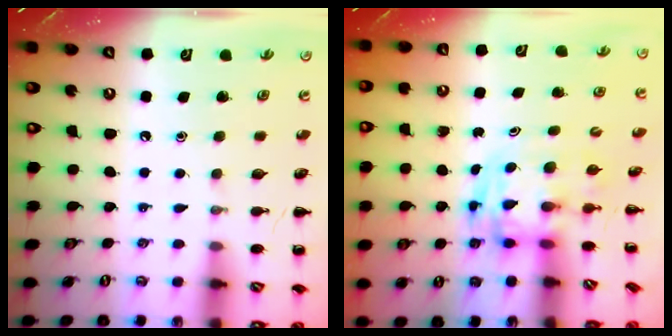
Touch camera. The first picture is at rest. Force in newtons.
{"total": 3.5, "press": 3.5, "slide": 0.6}